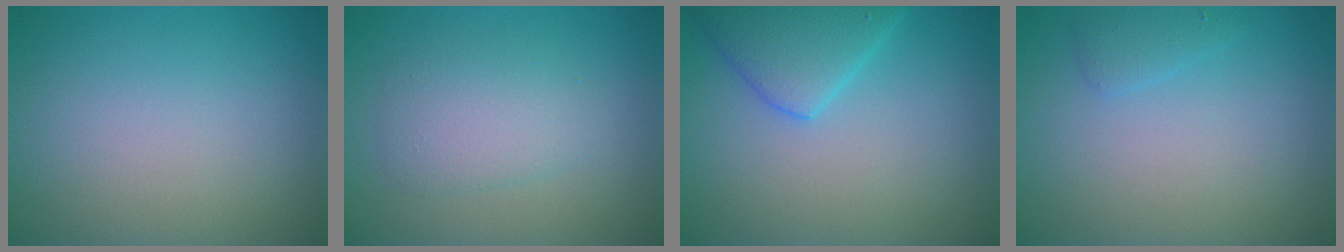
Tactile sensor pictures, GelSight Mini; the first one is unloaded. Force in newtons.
{"total": 3.0, "press": 3.0, "slide": 0.1}
{"total": 4.2, "press": 4.2, "slide": 0.2}
{"total": 1.2, "press": 1.2, "slide": 0.1}